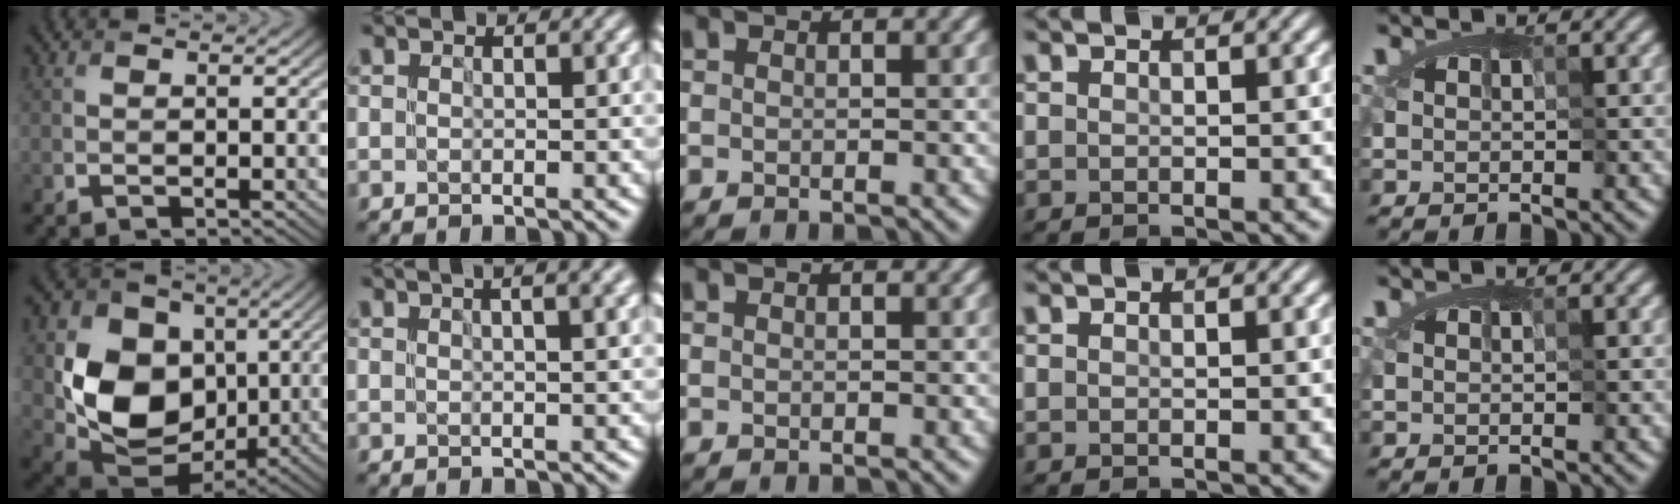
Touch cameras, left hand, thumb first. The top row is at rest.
{"thumb": {"total": 12.3, "force": [0.1, 9.7, 7.6], "torque": [-0.152, -0.025, -0.001]}, "index": {"total": 3.5, "force": [1.8, 1.1, 2.8], "torque": [-0.027, 0.011, 0.008]}}